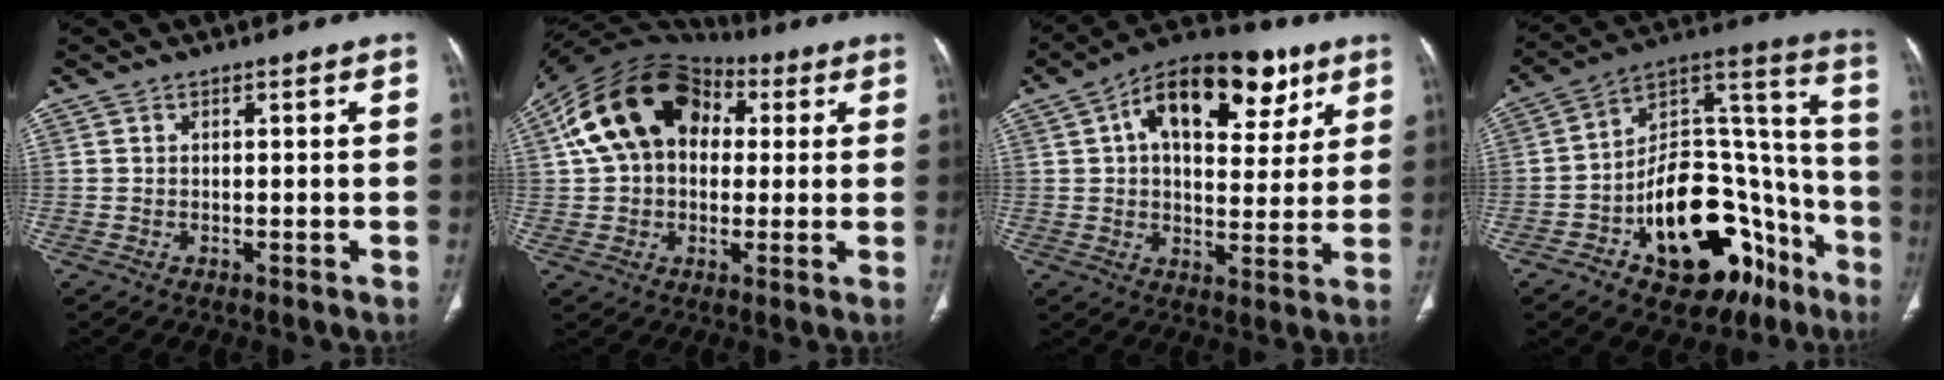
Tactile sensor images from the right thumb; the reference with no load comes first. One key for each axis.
{"total": 19.2, "fx": 4.7, "fy": 13.7, "fz": 12.6, "tx": -0.218, "ty": 0.035, "tz": 0.074}
{"total": 20.2, "fx": 8.5, "fy": 11.0, "fz": 14.6, "tx": -0.181, "ty": 0.007, "tz": 0.127}
{"total": 30.2, "fx": -13.2, "fy": 16.5, "fz": 21.5, "tx": -0.253, "ty": 0.095, "tz": -0.185}